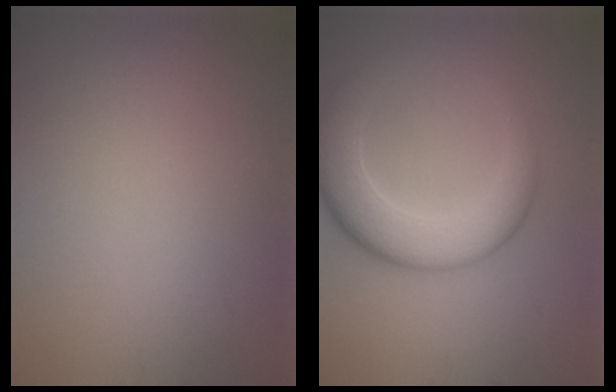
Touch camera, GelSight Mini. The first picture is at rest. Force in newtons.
{"total": 6.3, "press": 6.3, "slide": 0.2}